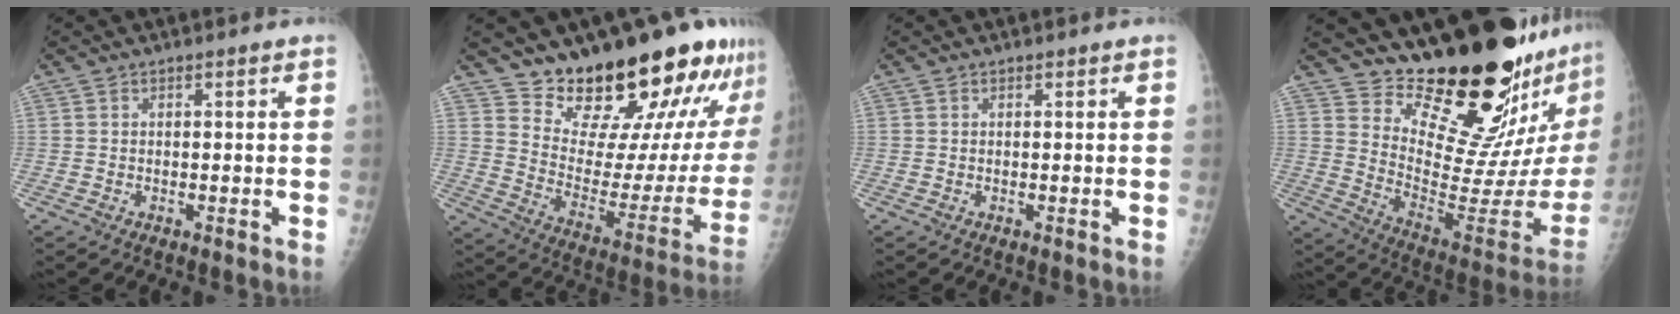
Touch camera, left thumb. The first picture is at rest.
{"total": 24.0, "force": [20.6, 7.7, 9.6], "torque": [-0.098, -0.151, 0.292]}
{"total": 0.0}
{"total": 25.6, "force": [20.6, 5.3, 14.2], "torque": [-0.177, -0.183, 0.301]}